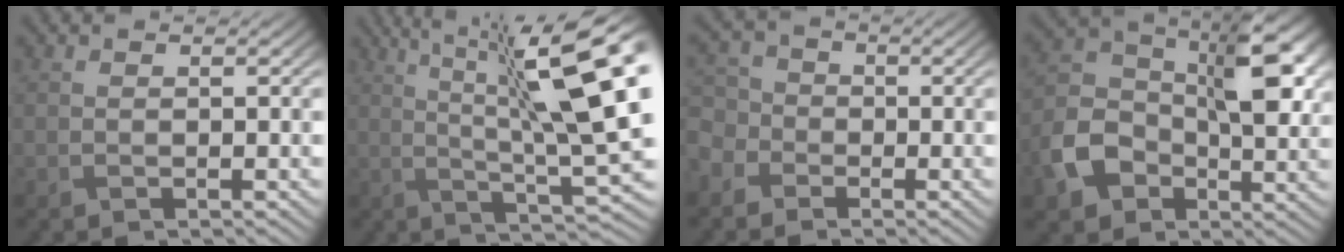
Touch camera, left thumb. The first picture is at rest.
{"total": 15.6, "force": [4.4, 3.7, 14.5], "torque": [-0.224, 0.011, 0.076]}
{"total": 4.5, "force": [-2.1, 3.6, 1.5], "torque": [-0.056, -0.005, -0.052]}
{"total": 11.6, "force": [-1.9, 8.0, 8.2], "torque": [-0.167, -0.003, -0.040]}